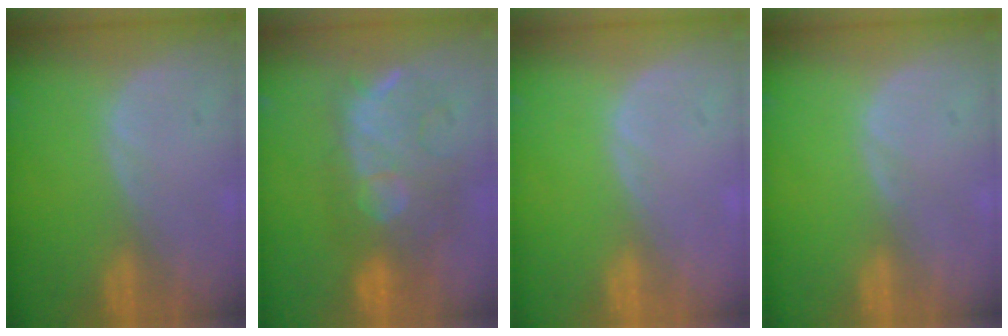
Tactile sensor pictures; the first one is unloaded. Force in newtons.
{"total": 9.4, "press": 9.2, "slide": 1.9}
{"total": 0.0}
{"total": 0.0}